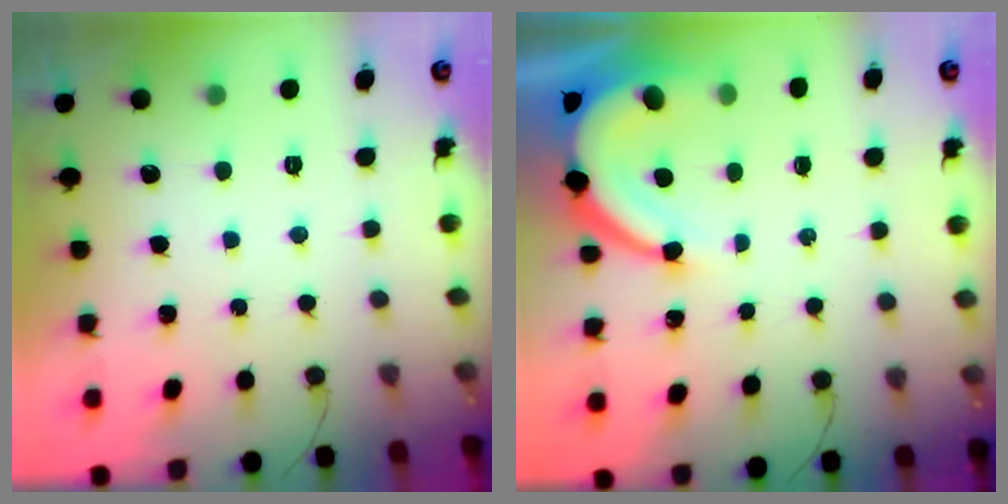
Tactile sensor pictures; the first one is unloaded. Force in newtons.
{"total": 8.0, "press": 7.9, "slide": 1.1}